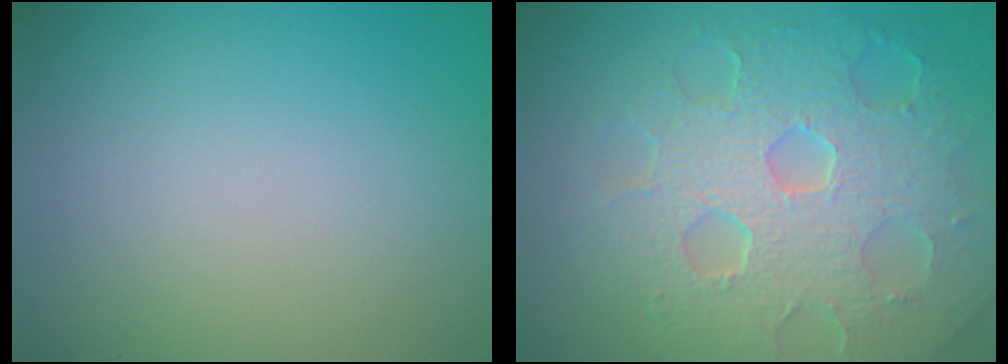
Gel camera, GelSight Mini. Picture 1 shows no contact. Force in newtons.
{"total": 8.6, "press": 6.1, "slide": 6.1}